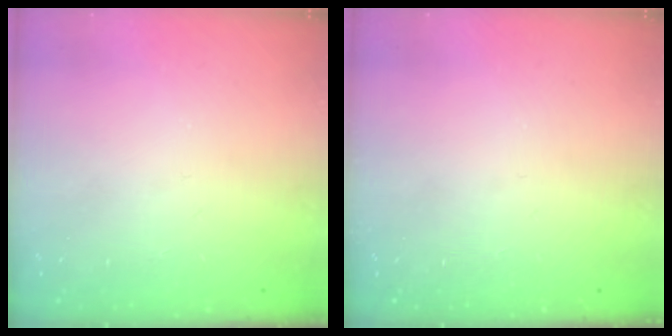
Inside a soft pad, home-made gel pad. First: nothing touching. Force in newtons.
{"total": 0.0}